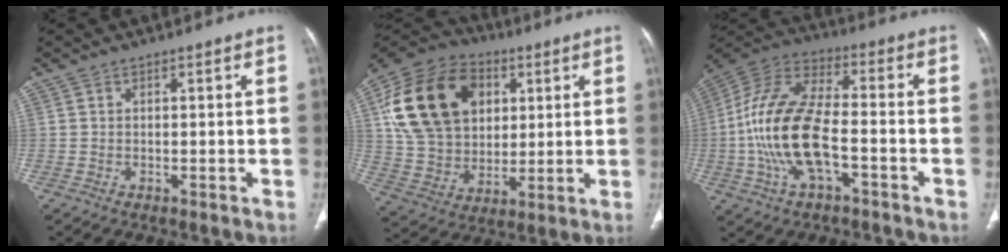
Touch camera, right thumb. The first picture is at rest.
{"total": 23.4, "force": [6.6, 17.4, 14.2], "torque": [-0.251, 0.009, 0.121]}
{"total": 17.7, "force": [-4.0, 8.4, 15.1], "torque": [-0.308, 0.035, -0.076]}